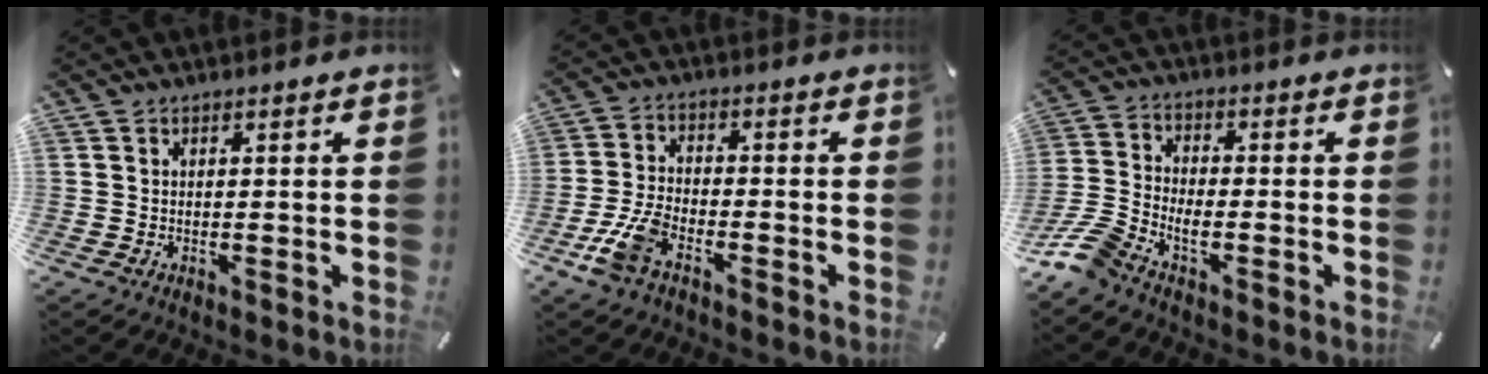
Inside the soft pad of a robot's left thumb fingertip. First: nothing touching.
{"total": 7.6, "force": [-4.1, 3.8, 5.1], "torque": [-0.117, 0.008, -0.078]}
{"total": 7.6, "force": [-4.8, 3.6, 4.5], "torque": [-0.113, 0.001, -0.094]}